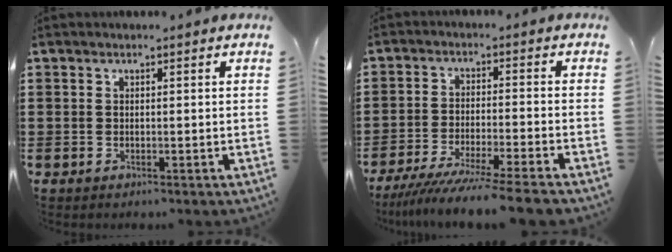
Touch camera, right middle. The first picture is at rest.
{"total": 6.9, "force": [-6.3, -0.8, 2.6], "torque": [-0.047, -0.020, -0.120]}